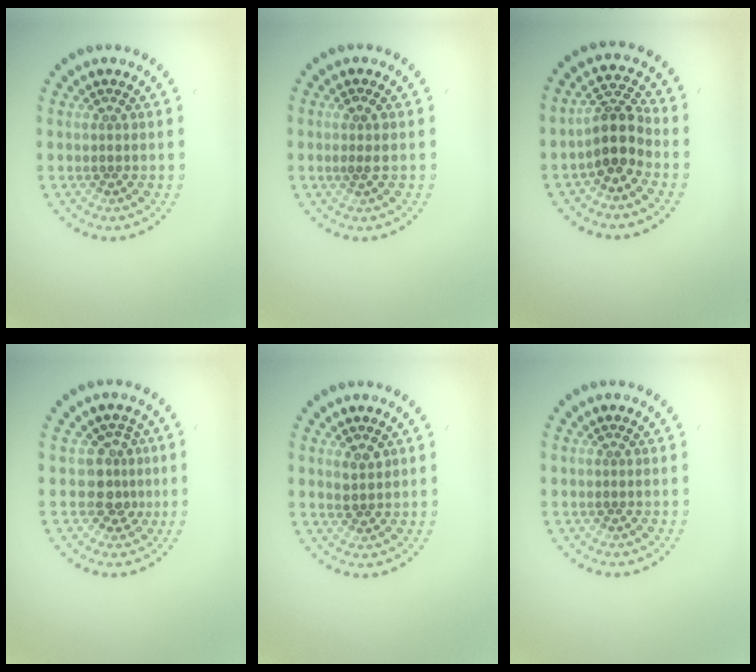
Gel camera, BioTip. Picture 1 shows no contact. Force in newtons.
{"total": 1.1, "press": 1.0, "slide": 0.4}
{"total": 3.4, "press": 2.8, "slide": 1.9}
{"total": 2.6, "press": 1.9, "slide": 1.7}
{"total": 1.4, "press": 1.3, "slide": 0.6}
{"total": 0.0}